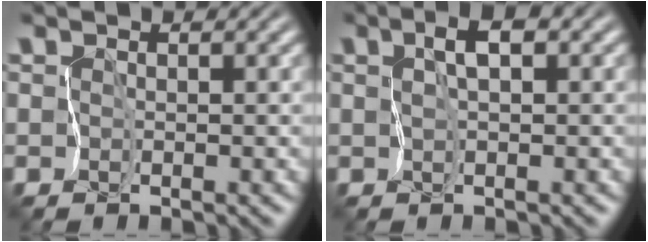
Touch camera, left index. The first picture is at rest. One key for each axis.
{"total": 2.5, "fx": 0.7, "fy": 0.9, "fz": 2.3, "tx": -0.037, "ty": 0.008, "tz": 0.010}